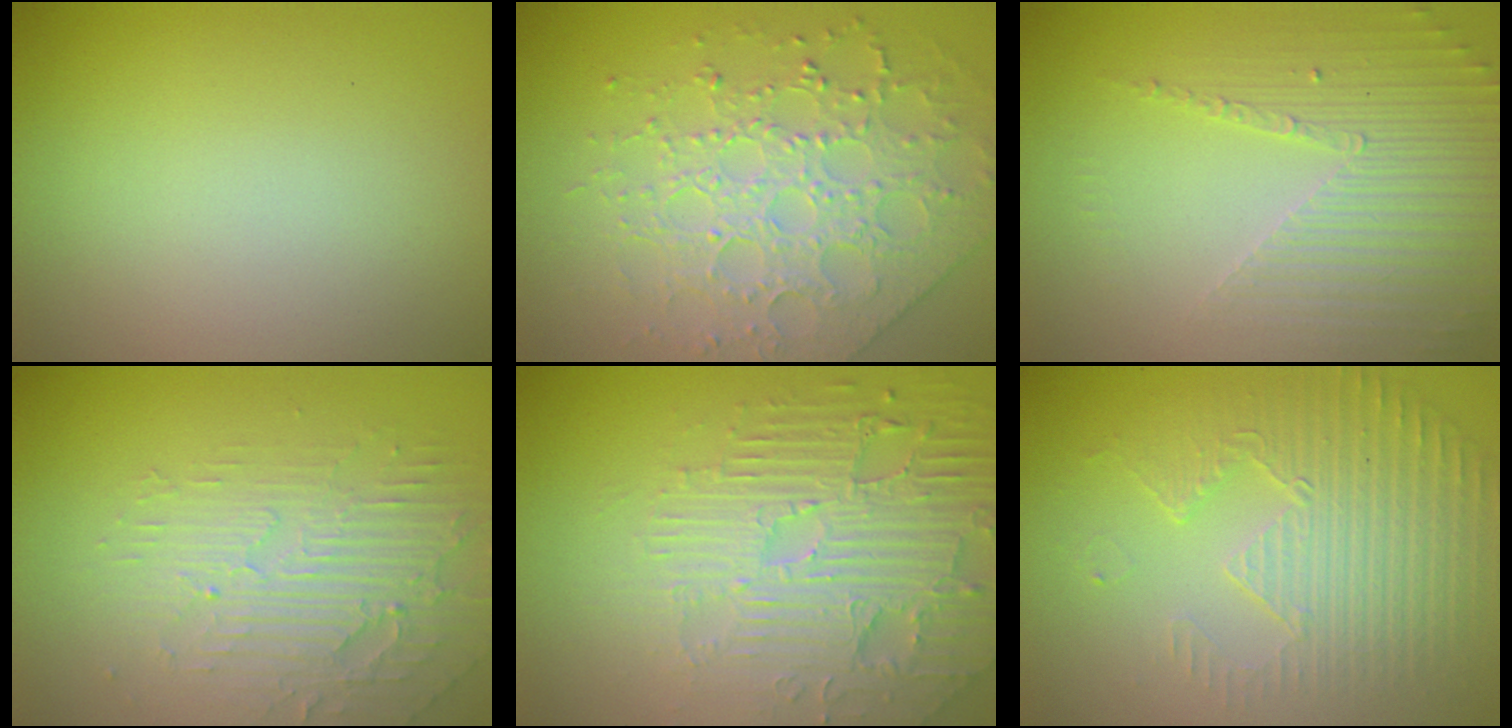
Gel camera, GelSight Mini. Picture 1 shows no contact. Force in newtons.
{"total": 4.5, "press": 4.3, "slide": 1.0}
{"total": 3.8, "press": 3.3, "slide": 1.9}
{"total": 3.9, "press": 3.4, "slide": 1.8}
{"total": 6.5, "press": 5.1, "slide": 4.0}
{"total": 4.3, "press": 3.4, "slide": 2.6}